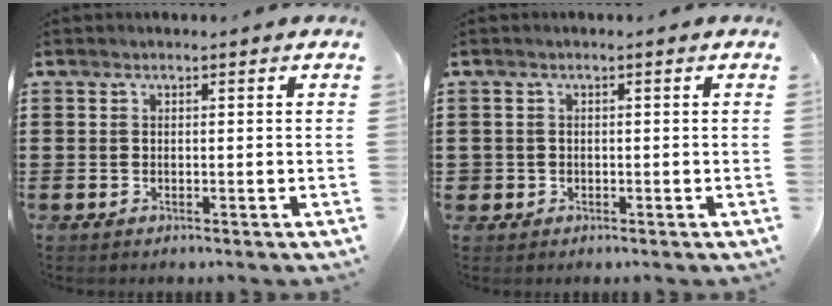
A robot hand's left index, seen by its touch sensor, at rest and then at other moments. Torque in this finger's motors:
{"motor_torque": [0.21, 0.19, 0.03, -0.02]}